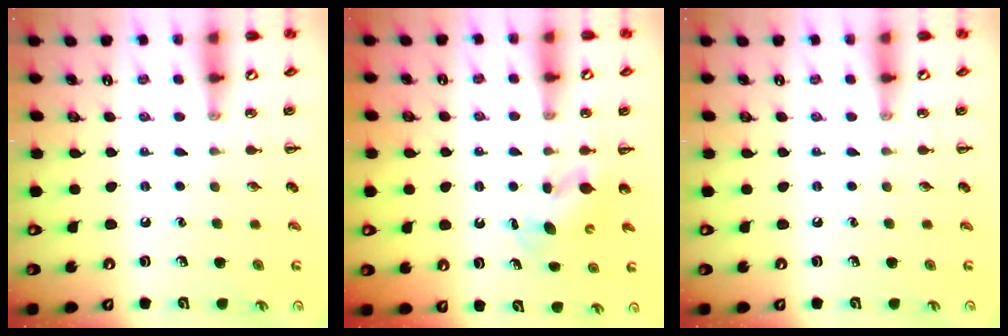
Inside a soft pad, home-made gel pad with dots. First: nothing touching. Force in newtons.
{"total": 4.8, "press": 4.7, "slide": 0.7}
{"total": 0.0}